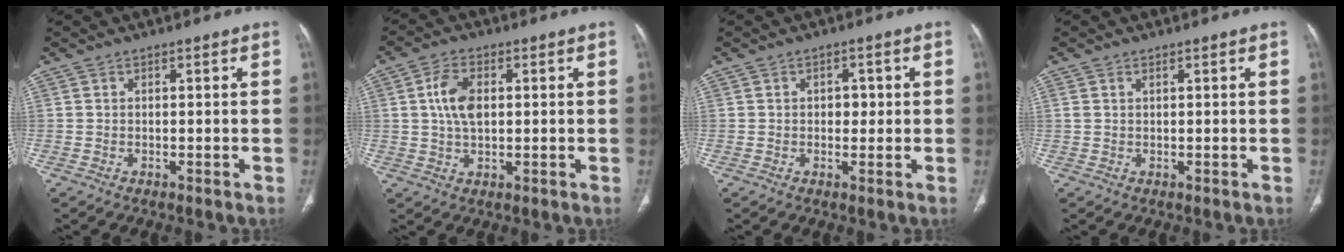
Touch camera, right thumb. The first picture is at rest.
{"total": 6.5, "force": [1.1, 3.7, 5.2], "torque": [-0.103, 0.002, 0.019]}
{"total": 2.7, "force": [0.3, 1.9, 1.9], "torque": [-0.012, 0.003, 0.002]}
{"total": 1.0, "force": [0.6, 0.5, 0.7], "torque": [-0.020, 0.009, 0.017]}